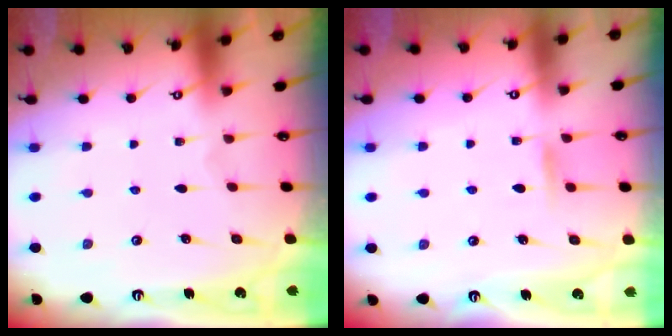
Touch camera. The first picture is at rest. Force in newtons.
{"total": 5.5, "press": 5.4, "slide": 0.6}